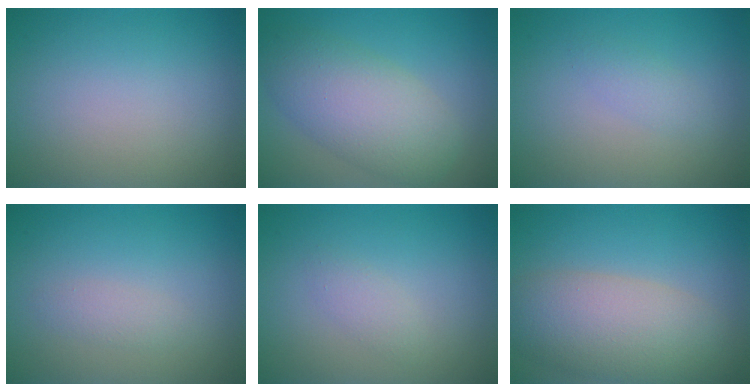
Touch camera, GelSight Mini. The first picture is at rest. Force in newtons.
{"total": 6.5, "press": 6.5, "slide": 0.1}
{"total": 1.2, "press": 1.2, "slide": 0.1}
{"total": 1.1, "press": 1.1, "slide": 0.0}
{"total": 1.2, "press": 1.2, "slide": 0.0}
{"total": 6.9, "press": 6.9, "slide": 0.3}